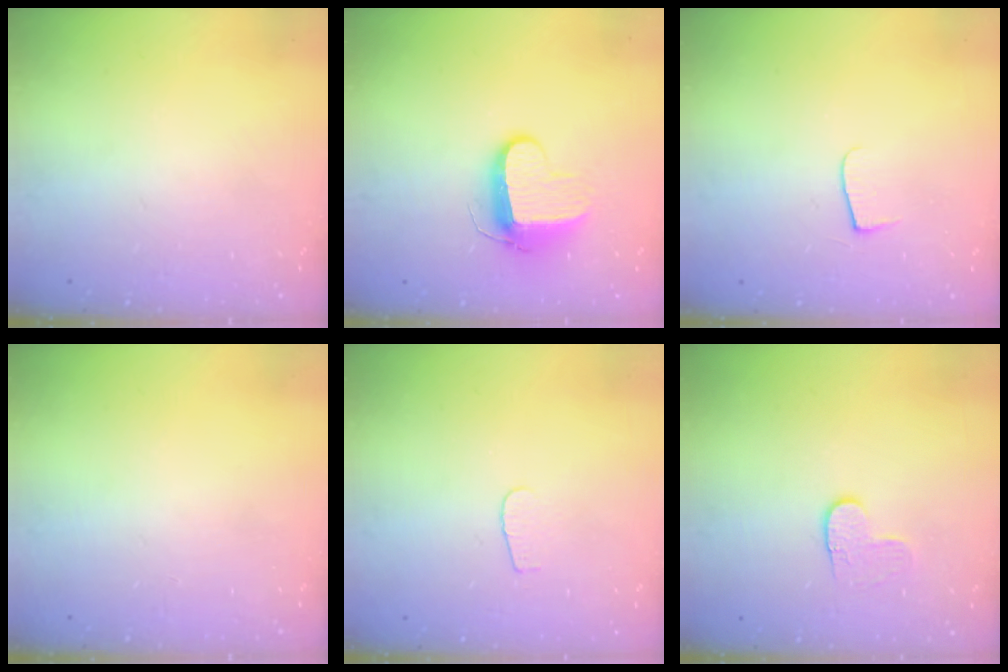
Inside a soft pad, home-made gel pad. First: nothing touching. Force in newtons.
{"total": 9.7, "press": 9.7, "slide": 0.4}
{"total": 4.3, "press": 4.2, "slide": 0.5}
{"total": 0.0}
{"total": 3.3, "press": 3.3, "slide": 0.4}
{"total": 3.8, "press": 3.8, "slide": 0.4}